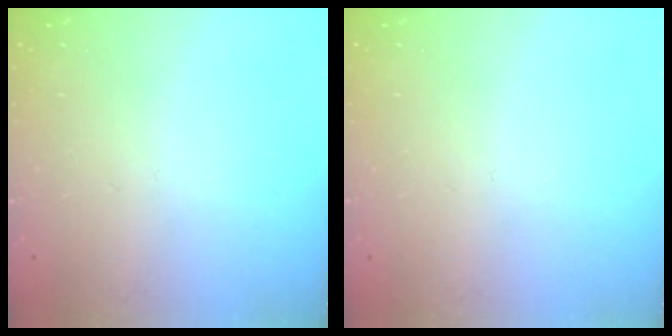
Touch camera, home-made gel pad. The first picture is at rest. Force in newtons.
{"total": 0.0}